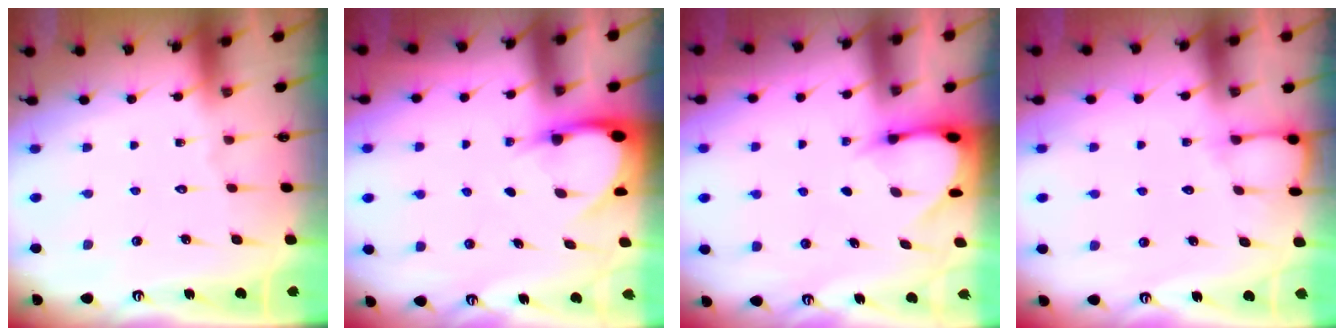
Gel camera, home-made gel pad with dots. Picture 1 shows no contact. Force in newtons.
{"total": 4.1, "press": 4.1, "slide": 0.2}
{"total": 3.7, "press": 3.7, "slide": 0.2}
{"total": 4.9, "press": 4.9, "slide": 0.5}